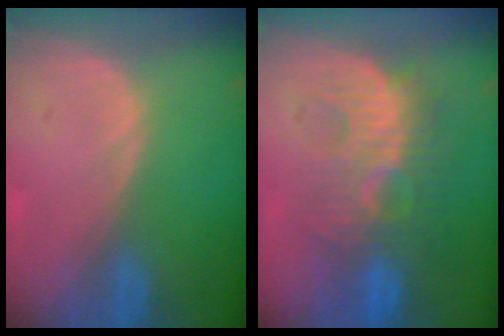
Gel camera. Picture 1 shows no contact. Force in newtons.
{"total": 9.2, "press": 9.0, "slide": 1.9}